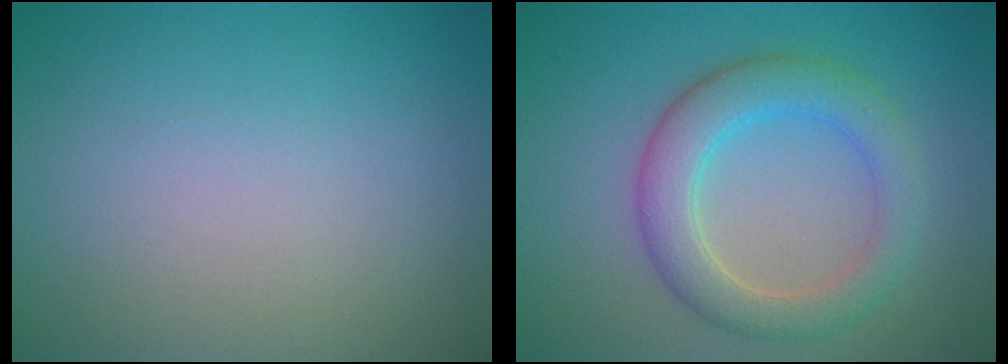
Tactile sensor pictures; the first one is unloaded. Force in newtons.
{"total": 4.8, "press": 4.8, "slide": 0.1}